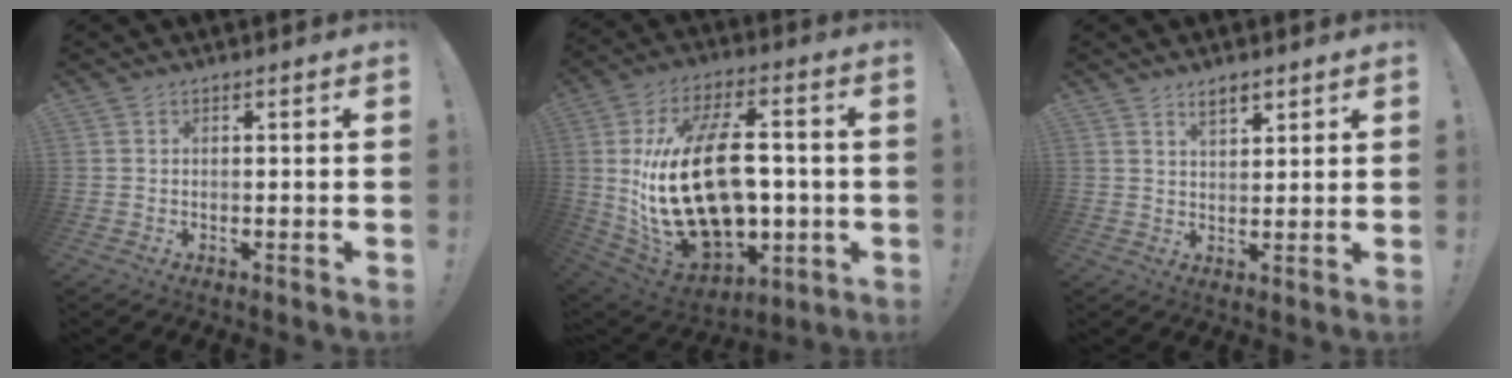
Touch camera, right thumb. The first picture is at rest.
{"total": 29.2, "force": [-0.9, 17.0, 23.8], "torque": [-0.455, 0.010, -0.004]}
{"total": 4.3, "force": [3.1, 2.0, 2.2], "torque": [-0.021, -0.019, 0.053]}